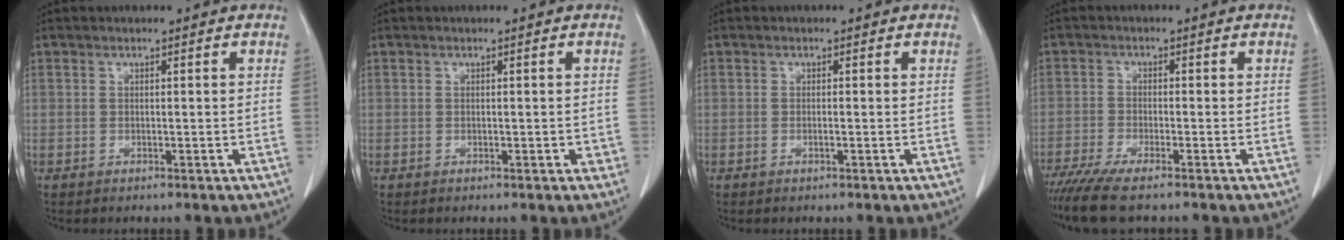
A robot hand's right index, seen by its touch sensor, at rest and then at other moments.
{"total": 0.9, "force": [-0.2, 0.5, 0.7], "torque": [-0.005, 0.002, -0.003]}
{"total": 0.6, "force": [-0.2, -0.1, 0.5], "torque": [-0.011, 0.000, -0.003]}
{"total": 7.9, "force": [-6.3, 0.8, 4.7], "torque": [-0.077, -0.019, -0.106]}